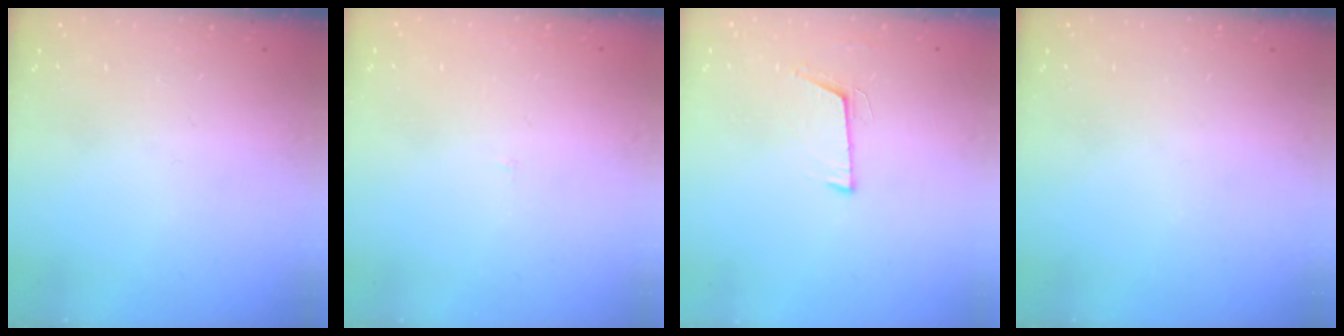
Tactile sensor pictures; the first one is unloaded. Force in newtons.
{"total": 2.0, "press": 2.0, "slide": 0.1}
{"total": 5.9, "press": 5.6, "slide": 2.0}
{"total": 0.0}